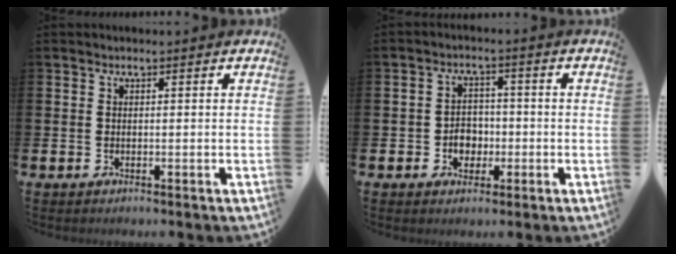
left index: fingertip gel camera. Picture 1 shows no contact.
{"total": 3.5, "force": [-1.1, 2.9, 1.5], "torque": [-0.019, -0.001, -0.028]}